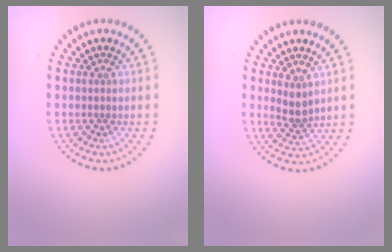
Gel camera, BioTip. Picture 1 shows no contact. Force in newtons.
{"total": 1.8, "press": 1.5, "slide": 1.0}